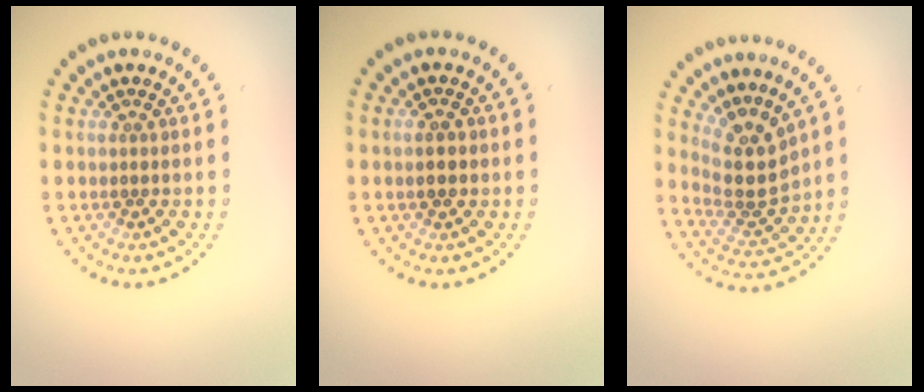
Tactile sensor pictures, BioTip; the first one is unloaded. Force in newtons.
{"total": 2.2, "press": 2.2, "slide": 0.2}
{"total": 3.8, "press": 3.1, "slide": 2.2}